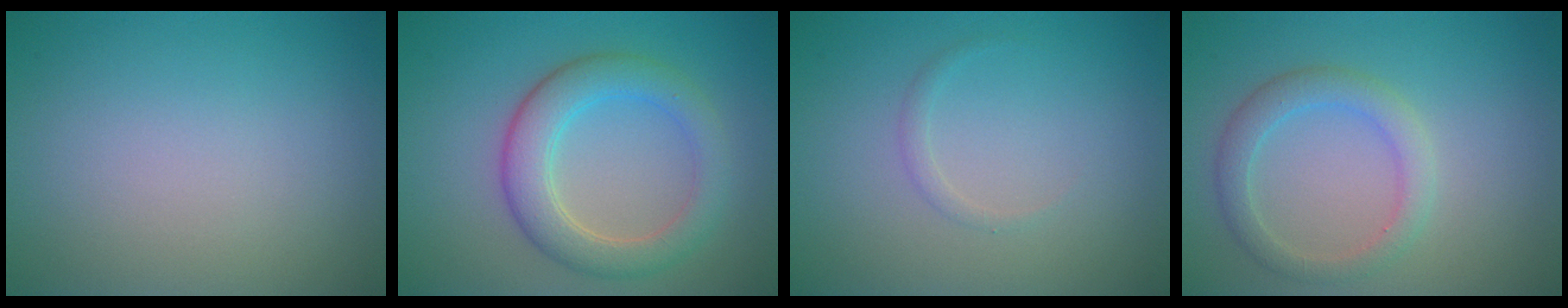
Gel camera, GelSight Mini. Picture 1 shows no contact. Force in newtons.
{"total": 4.8, "press": 4.8, "slide": 0.3}
{"total": 0.8, "press": 0.8, "slide": 0.0}
{"total": 2.8, "press": 2.8, "slide": 0.2}